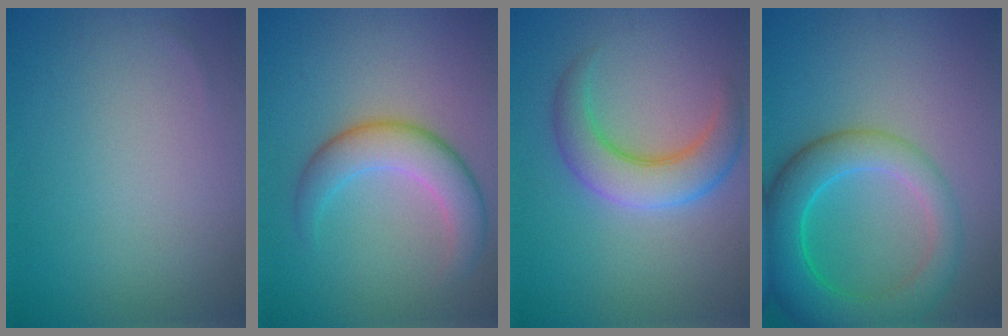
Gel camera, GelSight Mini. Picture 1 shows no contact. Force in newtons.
{"total": 4.6, "press": 4.6, "slide": 0.1}
{"total": 5.0, "press": 5.0, "slide": 0.1}
{"total": 7.0, "press": 7.0, "slide": 0.5}